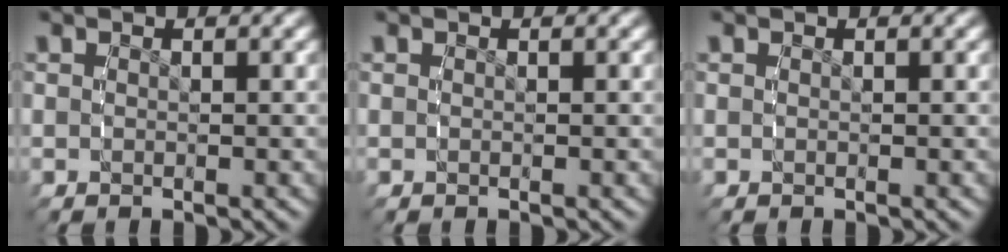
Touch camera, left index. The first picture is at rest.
{"total": 0.0}
{"total": 0.0}